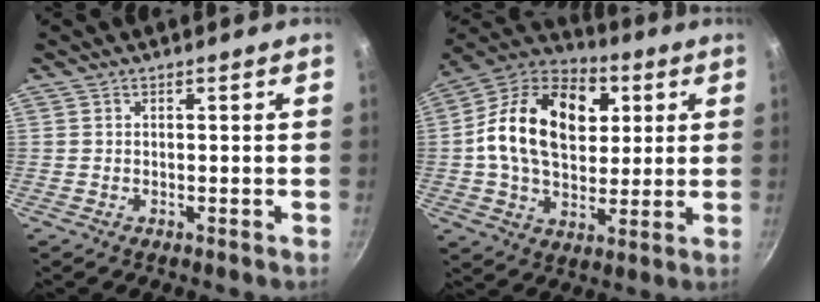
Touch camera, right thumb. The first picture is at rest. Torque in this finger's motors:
{"motor_torque": [2.45, 2.57, 0.76, -0.44, 0.36]}